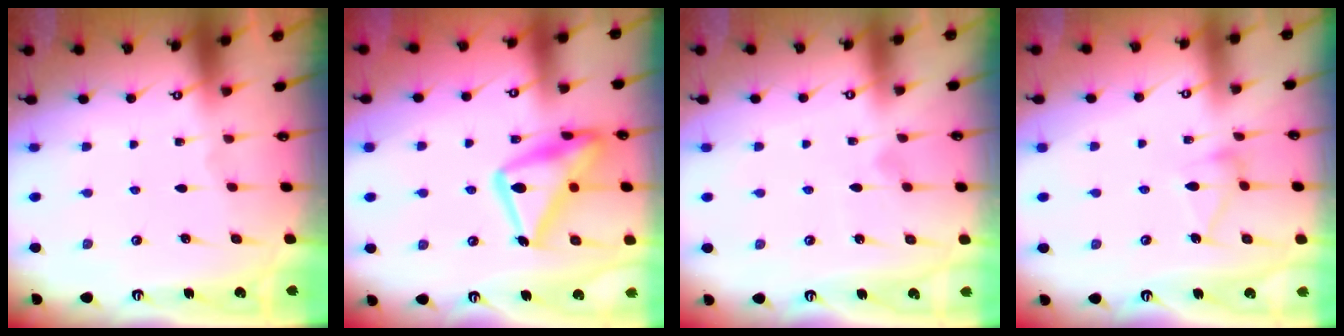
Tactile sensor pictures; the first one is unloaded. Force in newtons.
{"total": 21.2, "press": 21.2, "slide": 1.4}
{"total": 5.9, "press": 5.9, "slide": 0.4}
{"total": 9.2, "press": 9.2, "slide": 0.4}